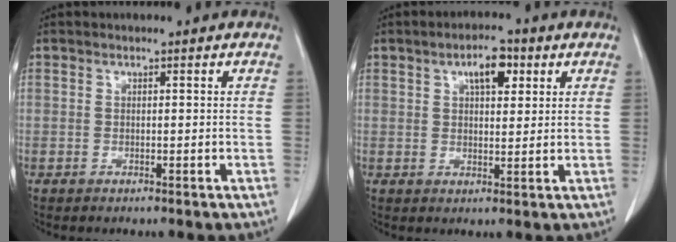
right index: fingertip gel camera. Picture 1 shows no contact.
{"total": 5.2, "force": [2.4, 2.1, 4.1], "torque": [-0.069, 0.007, 0.038]}